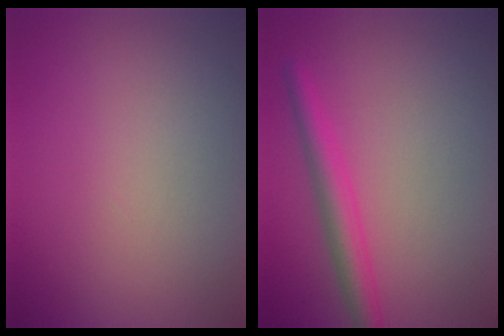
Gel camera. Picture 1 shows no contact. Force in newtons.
{"total": 3.0, "press": 3.0, "slide": 0.2}